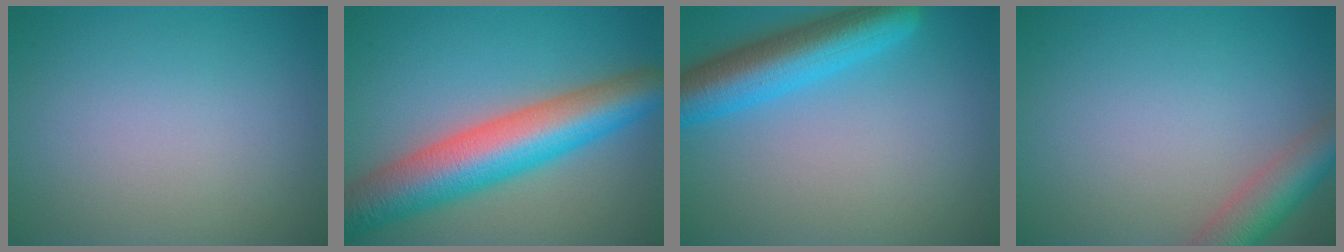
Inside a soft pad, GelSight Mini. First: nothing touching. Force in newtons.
{"total": 10.0, "press": 10.0, "slide": 0.3}
{"total": 7.0, "press": 7.0, "slide": 0.3}
{"total": 4.5, "press": 4.5, "slide": 0.2}